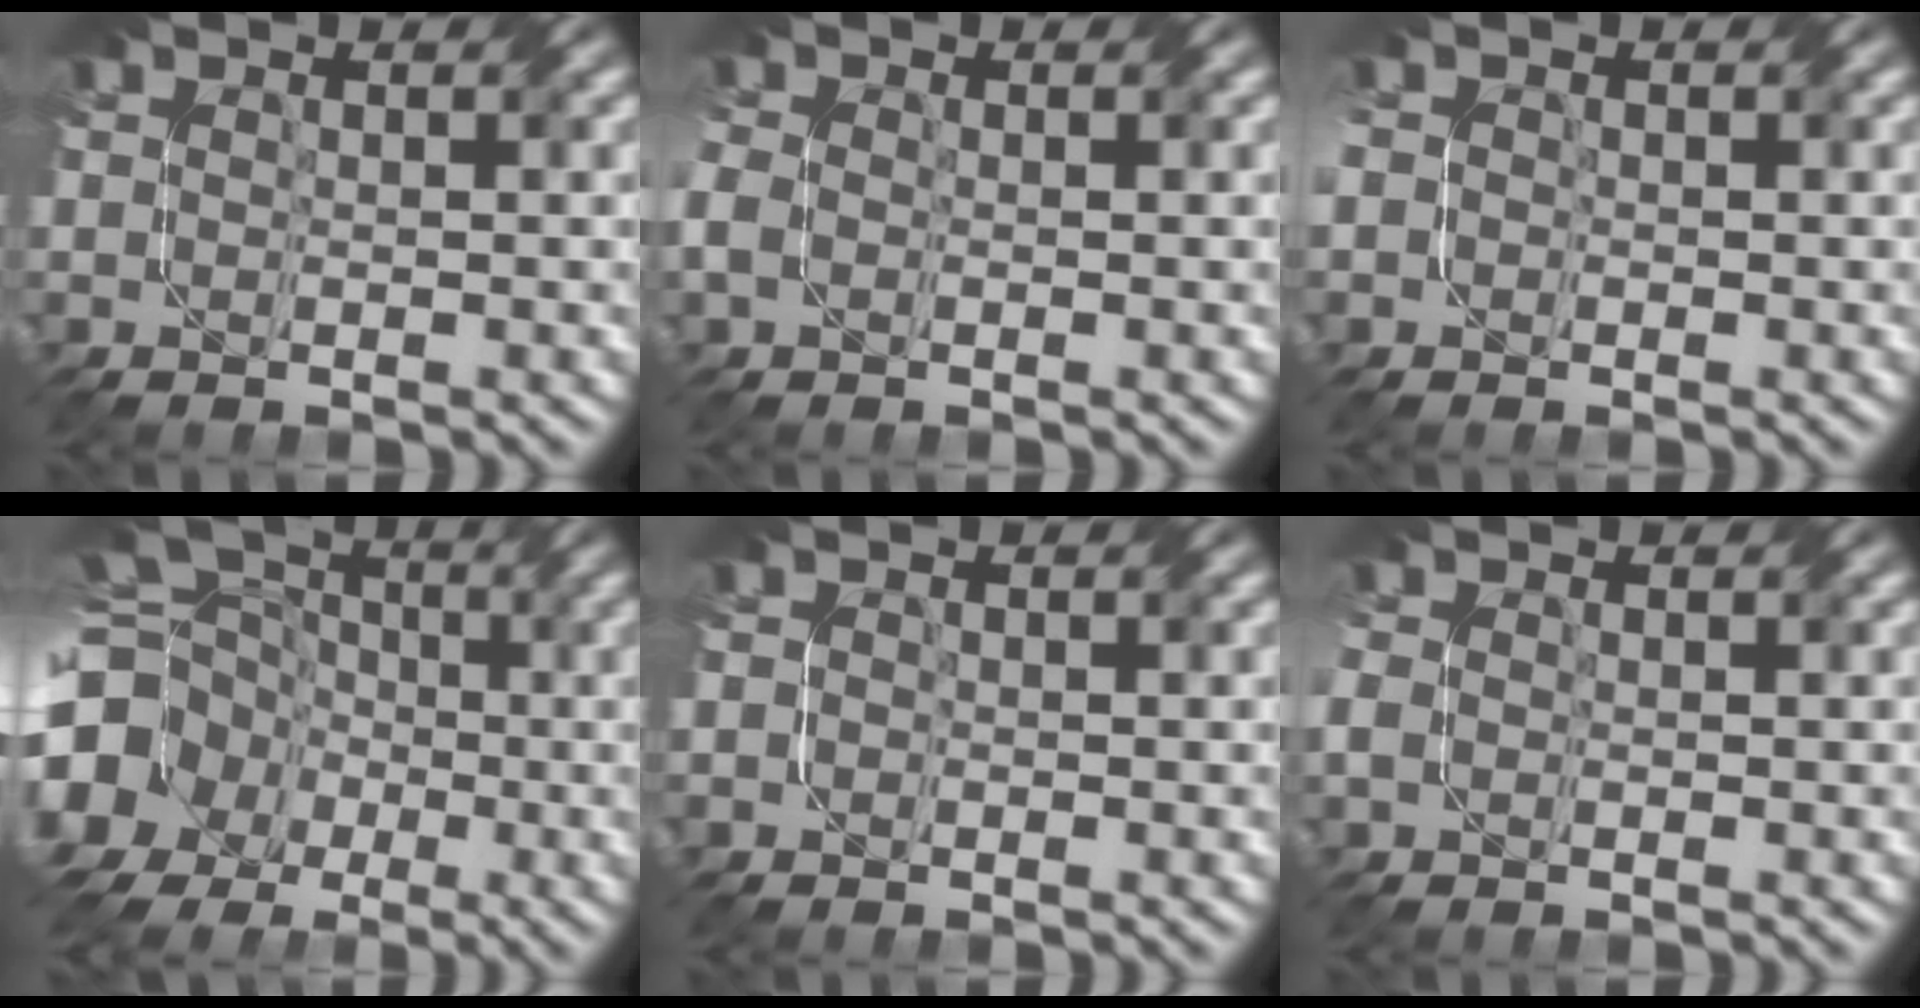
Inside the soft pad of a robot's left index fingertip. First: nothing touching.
{"total": 1.7, "force": [-0.3, 1.5, 0.8], "torque": [-0.033, -0.001, -0.009]}
{"total": 1.6, "force": [-0.4, 1.5, 0.5], "torque": [-0.011, -0.002, -0.006]}
{"total": 18.4, "force": [-3.2, 16.6, 7.2], "torque": [-0.199, -0.013, -0.090]}
{"total": 0.8, "force": [-0.4, 0.6, -0.3], "torque": [0.007, -0.004, -0.005]}
{"total": 1.2, "force": [-0.2, 1.1, 0.5], "torque": [-0.020, -0.004, -0.002]}